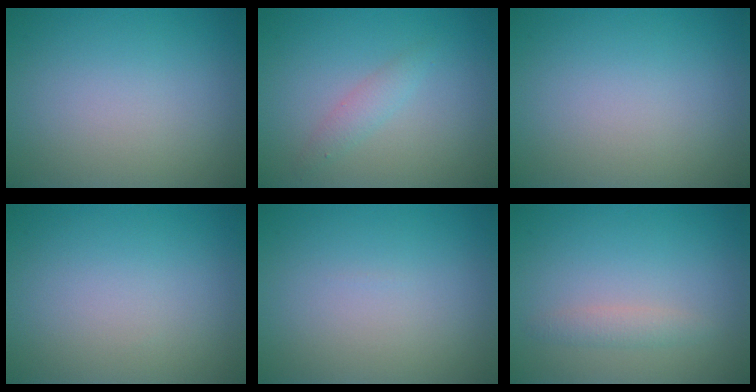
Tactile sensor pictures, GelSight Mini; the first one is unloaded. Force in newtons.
{"total": 1.5, "press": 1.5, "slide": 0.0}
{"total": 0.0}
{"total": 0.0}
{"total": 0.0}
{"total": 1.3, "press": 1.3, "slide": 0.0}